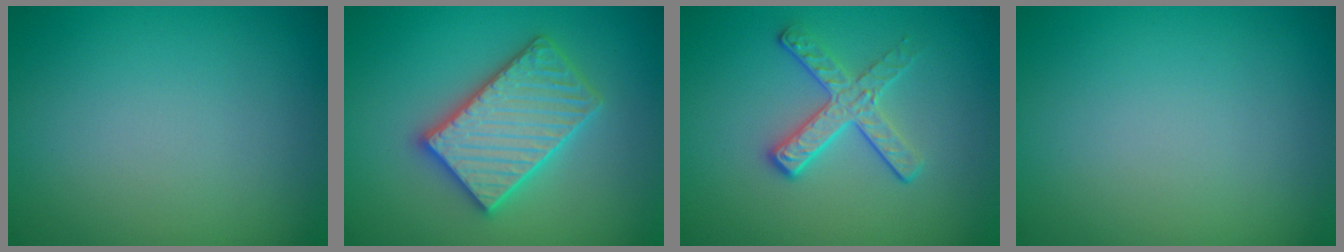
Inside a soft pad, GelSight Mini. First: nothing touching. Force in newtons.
{"total": 5.6, "press": 5.5, "slide": 0.8}
{"total": 2.9, "press": 2.6, "slide": 1.4}
{"total": 0.0}